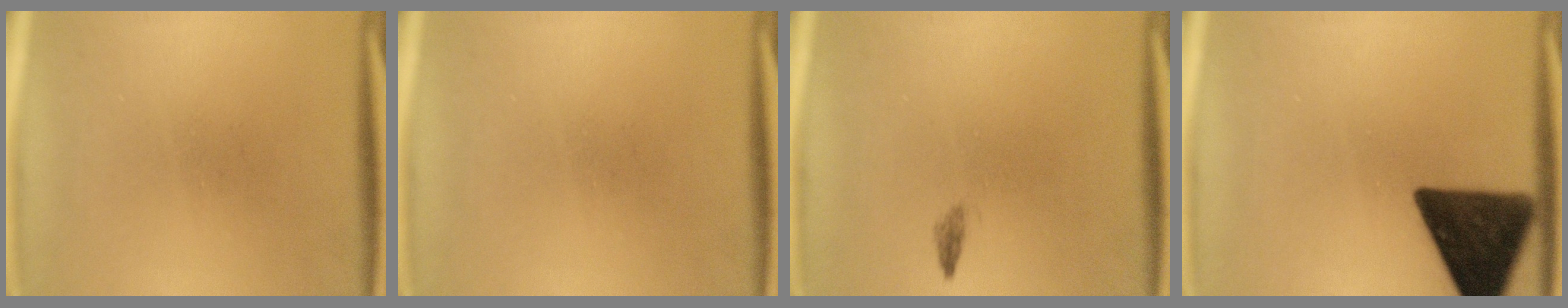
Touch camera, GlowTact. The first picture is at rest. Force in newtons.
{"total": 0.0}
{"total": 0.8}
{"total": 15.3}